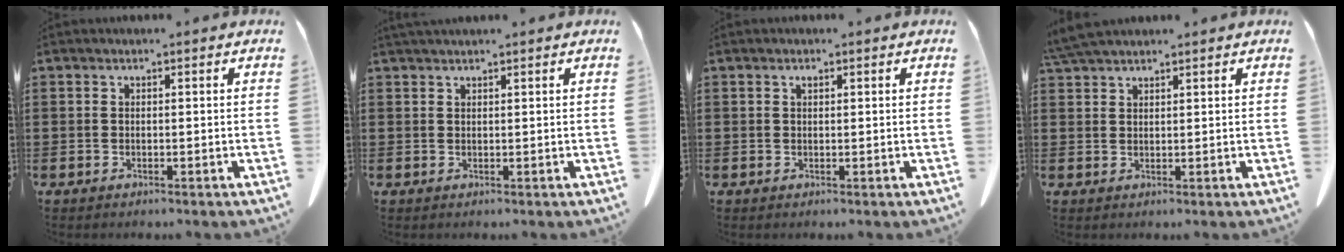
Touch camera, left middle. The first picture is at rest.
{"total": 1.1, "force": [1.1, 0.0, 0.4], "torque": [-0.010, -0.002, 0.022]}
{"total": 0.7, "force": [0.4, 0.2, 0.5], "torque": [-0.012, -0.001, 0.009]}
{"total": 4.2, "force": [3.8, 0.6, 1.8], "torque": [-0.046, -0.004, 0.074]}